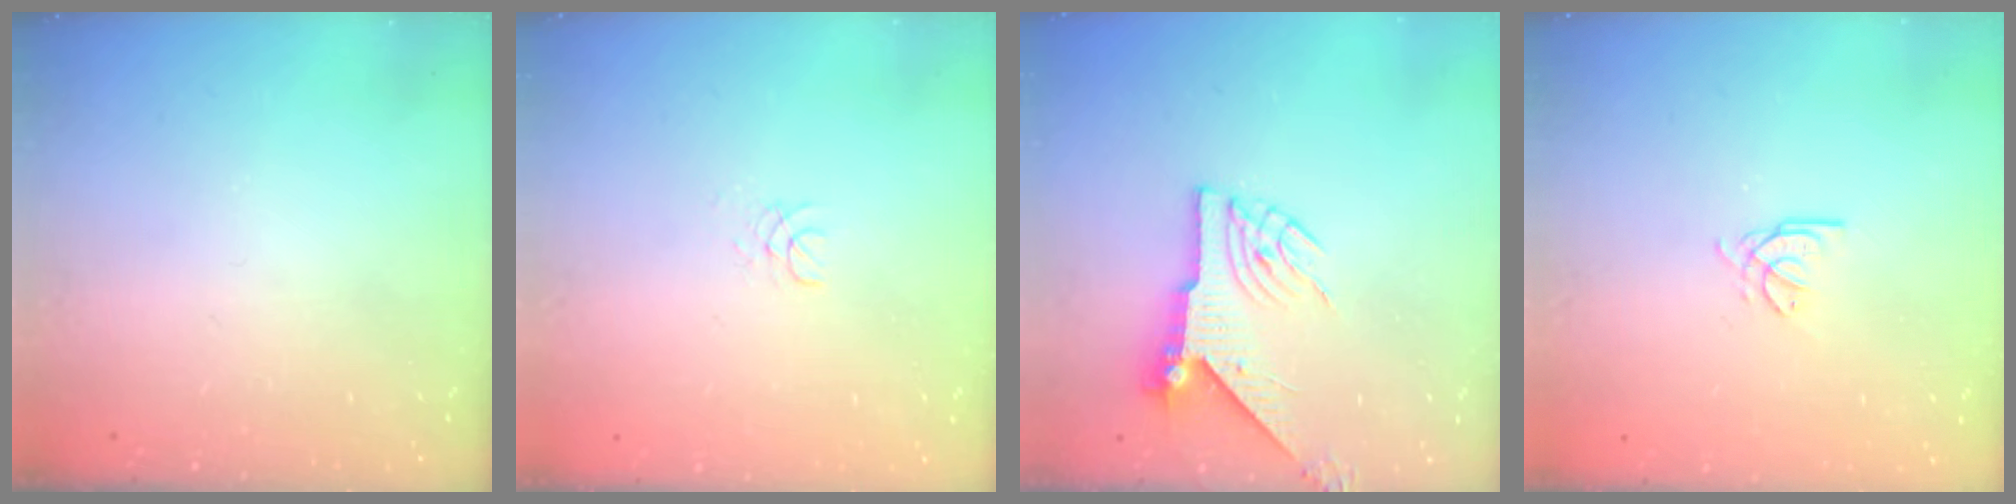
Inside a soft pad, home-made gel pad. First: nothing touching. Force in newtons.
{"total": 1.3, "press": 1.3, "slide": 0.1}
{"total": 6.8, "press": 6.8, "slide": 0.5}
{"total": 2.4, "press": 2.4, "slide": 0.1}